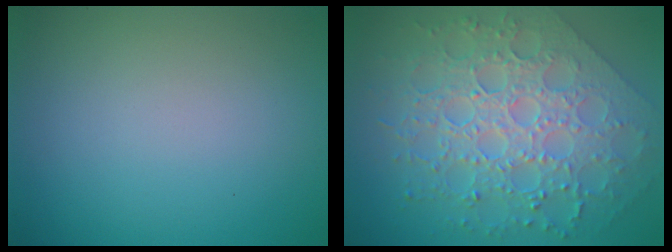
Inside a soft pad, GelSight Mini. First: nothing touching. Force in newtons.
{"total": 8.3, "press": 6.1, "slide": 5.6}